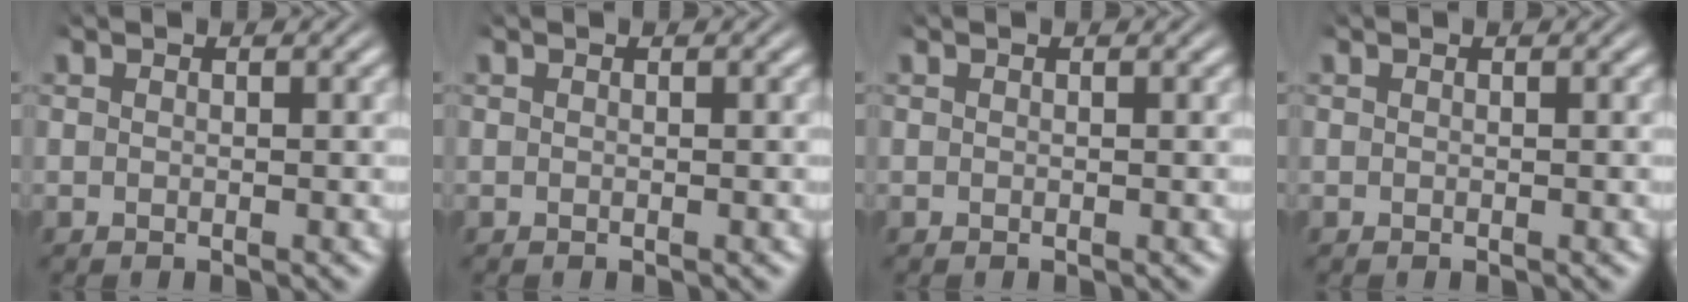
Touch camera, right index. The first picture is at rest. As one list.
[{"total": 0.0}, {"total": 0.0}, {"total": 0.0}]